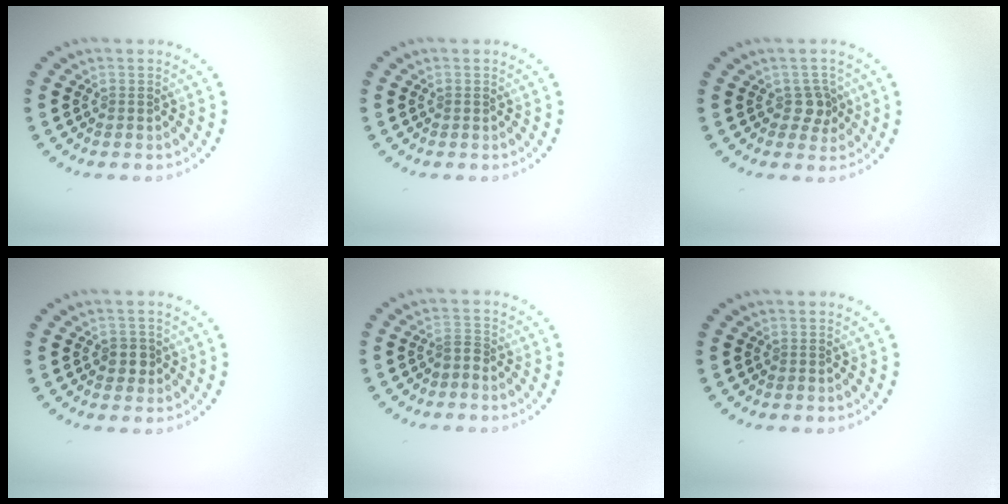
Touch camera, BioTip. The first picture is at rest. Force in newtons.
{"total": 0.0}
{"total": 1.7, "press": 1.4, "slide": 0.9}
{"total": 1.8, "press": 1.7, "slide": 0.6}
{"total": 1.3, "press": 0.9, "slide": 1.0}
{"total": 0.0}